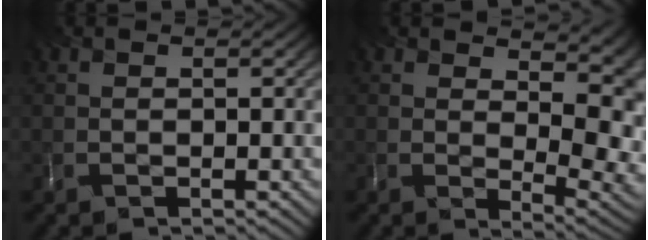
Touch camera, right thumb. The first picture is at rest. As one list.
[{"total": 9.4, "force": [4.1, 3.5, 7.7], "torque": [-0.103, -0.005, 0.075]}]